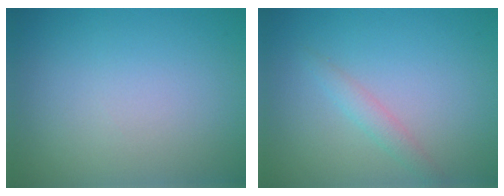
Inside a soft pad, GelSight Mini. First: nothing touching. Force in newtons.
{"total": 1.5, "press": 1.5, "slide": 0.1}